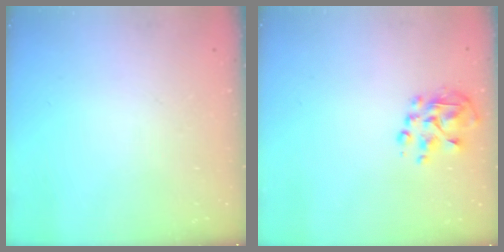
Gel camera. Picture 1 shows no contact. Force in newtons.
{"total": 5.9, "press": 5.8, "slide": 1.2}